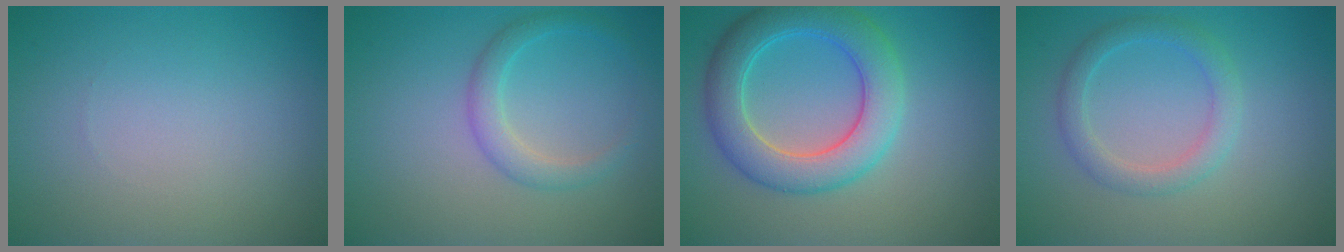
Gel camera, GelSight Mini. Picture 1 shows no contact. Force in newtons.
{"total": 2.3, "press": 2.3, "slide": 0.2}
{"total": 6.4, "press": 6.3, "slide": 0.4}
{"total": 2.6, "press": 2.6, "slide": 0.2}